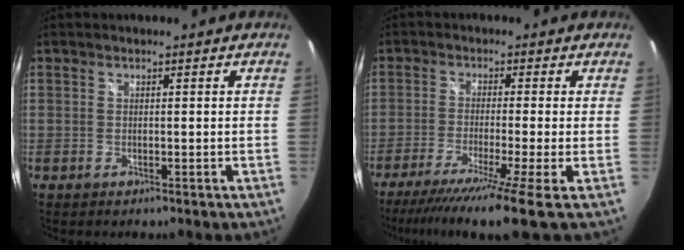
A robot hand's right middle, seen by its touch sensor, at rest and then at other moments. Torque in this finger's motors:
{"motor_torque": [-0.05, -0.57, 0.61, 0.16]}